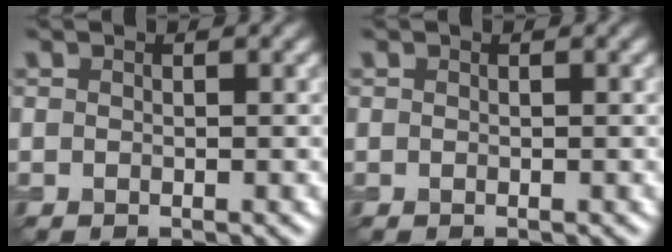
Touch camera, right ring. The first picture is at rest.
{"total": 0.0}